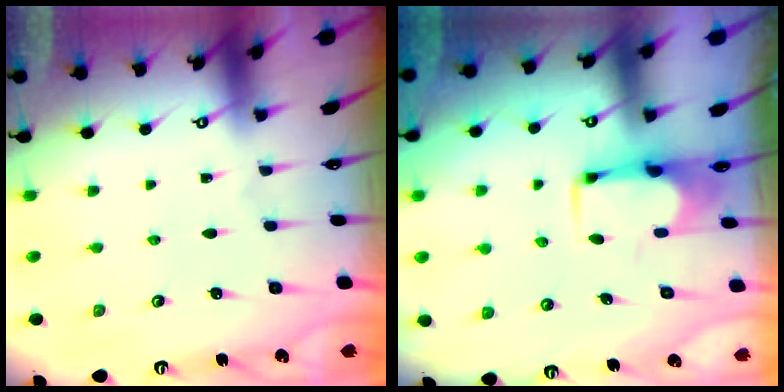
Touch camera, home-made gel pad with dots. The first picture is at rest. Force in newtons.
{"total": 1.8, "press": 1.7, "slide": 0.7}